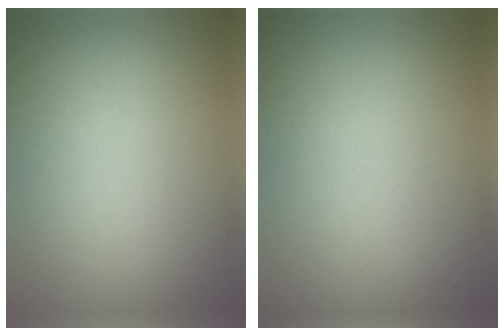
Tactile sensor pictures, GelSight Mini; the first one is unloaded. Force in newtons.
{"total": 0.0}